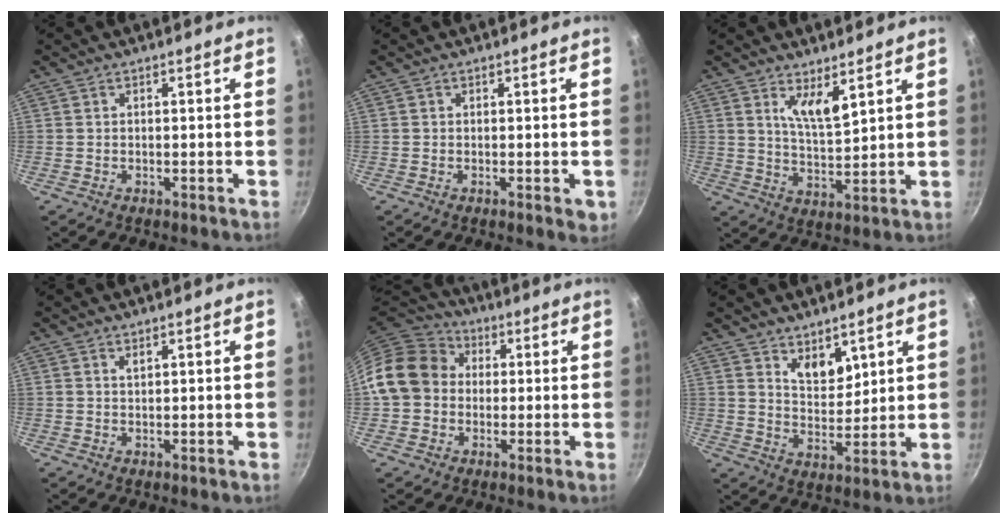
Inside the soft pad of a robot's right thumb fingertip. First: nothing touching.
{"total": 1.9, "force": [-0.3, 1.0, 1.6], "torque": [-0.016, -0.003, -0.006]}
{"total": 6.5, "force": [3.8, 2.0, 4.9], "torque": [-0.081, -0.041, 0.072]}
{"total": 2.2, "force": [0.5, 1.4, 1.7], "torque": [-0.019, 0.005, 0.007]}
{"total": 13.4, "force": [1.0, 11.5, 6.8], "torque": [-0.096, 0.031, 0.002]}
{"total": 6.5, "force": [4.1, 3.5, 3.6], "torque": [-0.036, -0.040, 0.073]}